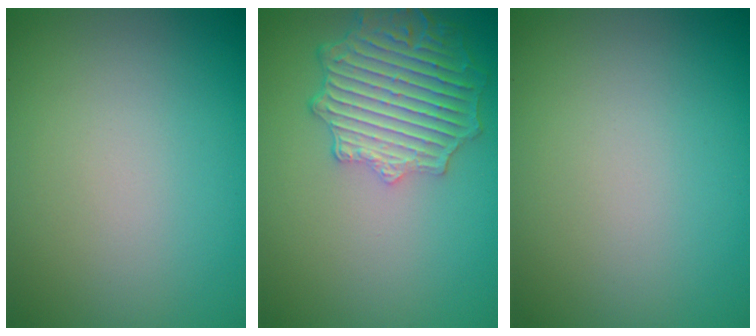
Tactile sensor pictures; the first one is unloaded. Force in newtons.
{"total": 6.3, "press": 5.2, "slide": 3.6}
{"total": 0.0}